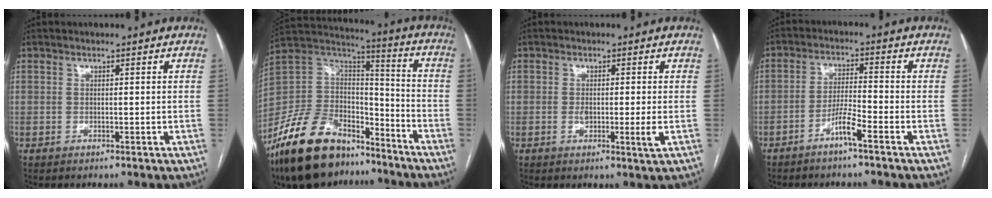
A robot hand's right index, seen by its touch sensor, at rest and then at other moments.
{"total": 21.7, "force": [-15.5, 10.4, 11.0], "torque": [-0.240, 0.031, -0.275]}
{"total": 3.7, "force": [-0.7, 0.3, 3.6], "torque": [-0.061, -0.009, -0.011]}
{"total": 4.5, "force": [-3.0, -0.1, 3.4], "torque": [-0.067, 0.002, -0.059]}